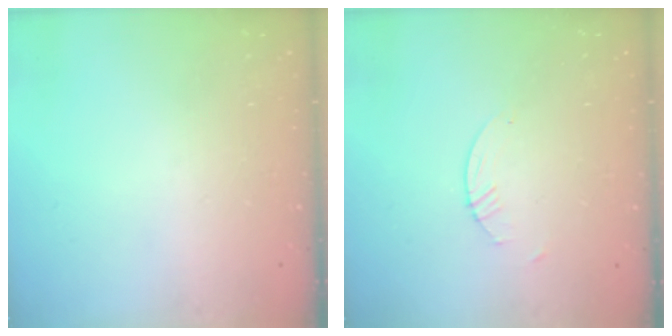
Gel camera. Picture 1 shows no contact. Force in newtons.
{"total": 0.8, "press": 0.8, "slide": 0.2}